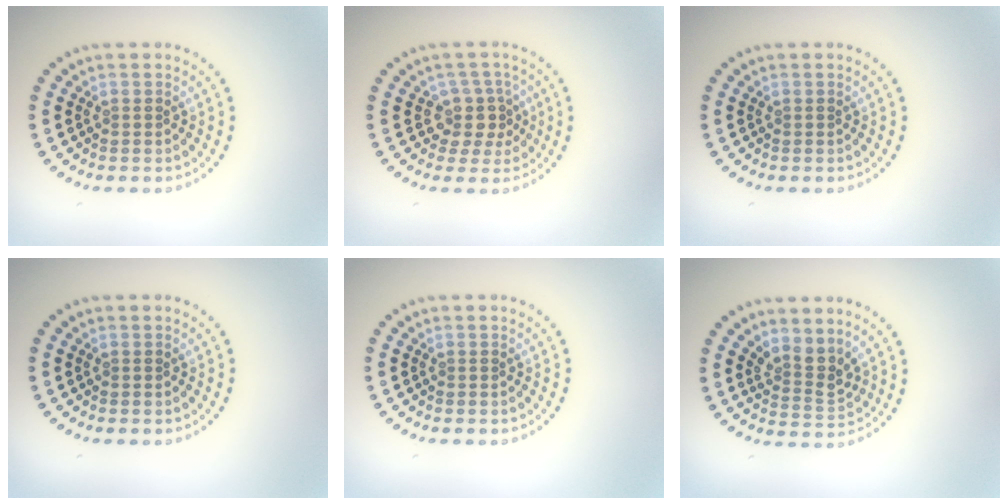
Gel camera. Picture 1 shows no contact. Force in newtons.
{"total": 2.7, "press": 2.1, "slide": 1.7}
{"total": 0.0}
{"total": 0.0}
{"total": 0.0}
{"total": 2.7, "press": 2.0, "slide": 1.9}